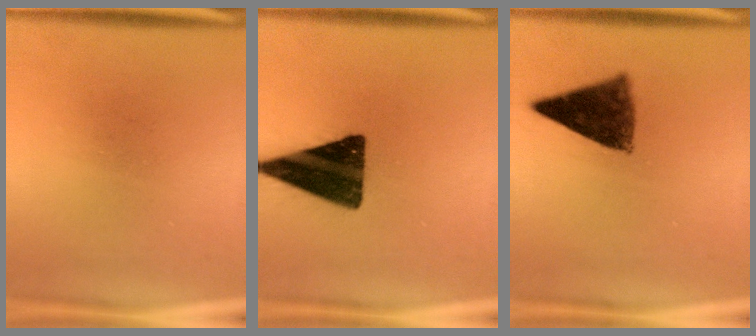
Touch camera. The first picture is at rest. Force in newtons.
{"total": 16.5}
{"total": 9.3}